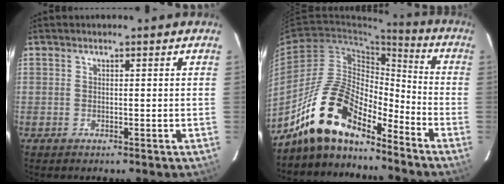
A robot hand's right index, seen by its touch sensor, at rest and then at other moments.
{"total": 15.9, "force": [-12.8, 5.3, 7.8], "torque": [-0.146, 0.013, -0.244]}